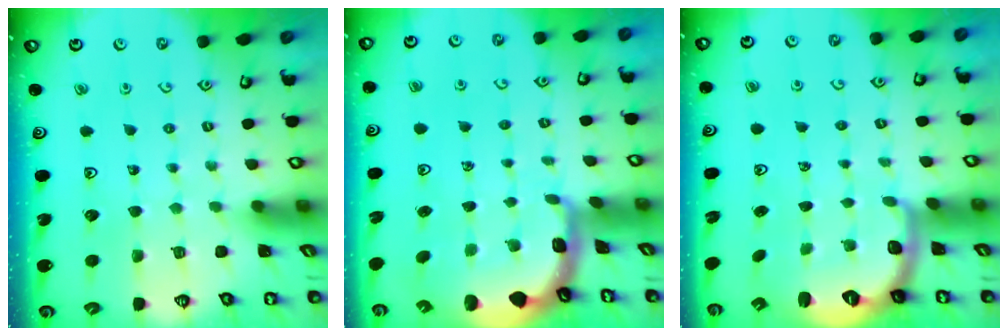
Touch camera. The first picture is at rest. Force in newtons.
{"total": 2.3, "press": 2.2, "slide": 0.7}
{"total": 2.7, "press": 1.6, "slide": 2.2}